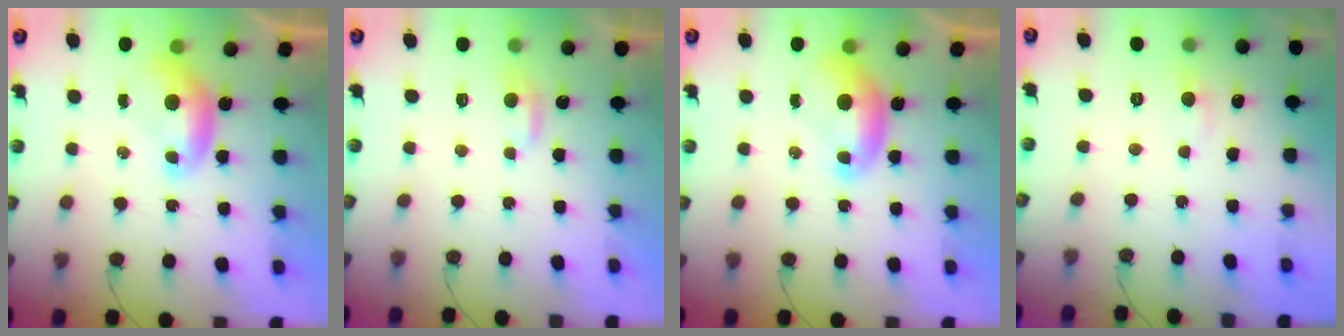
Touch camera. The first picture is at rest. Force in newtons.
{"total": 1.6, "press": 1.5, "slide": 0.6}
{"total": 1.5, "press": 1.4, "slide": 0.6}
{"total": 1.1, "press": 0.8, "slide": 0.8}